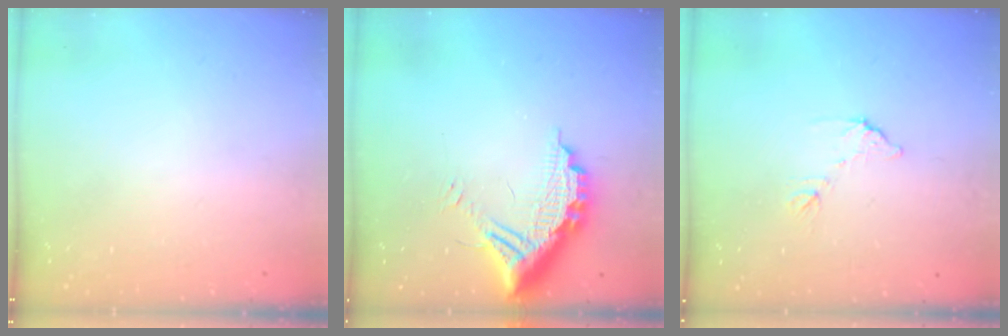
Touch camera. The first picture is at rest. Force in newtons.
{"total": 13.8, "press": 13.8, "slide": 1.3}
{"total": 6.6, "press": 6.6, "slide": 0.4}